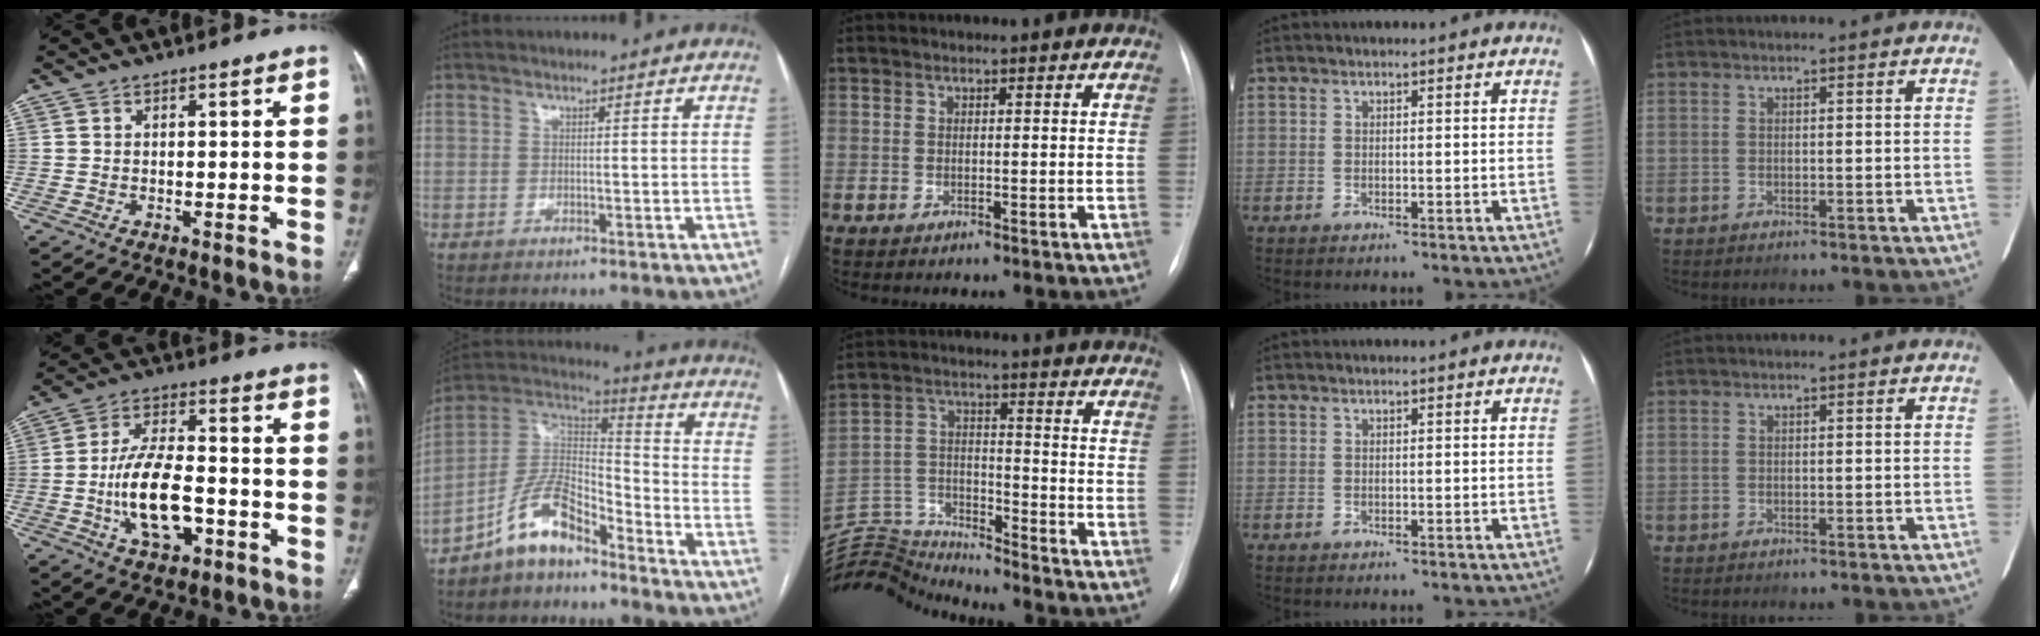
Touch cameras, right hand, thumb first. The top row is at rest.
{"thumb": {"total": 13.4, "force": [-3.7, 6.7, 11.1], "torque": [-0.197, 0.024, -0.063]}, "index": {"total": 10.2, "force": [-7.4, 4.1, 5.8], "torque": [-0.118, 0.031, -0.143]}, "middle": {"total": 13.1, "force": [-13.0, -0.7, -0.1], "torque": [-0.002, 0.033, -0.241]}}